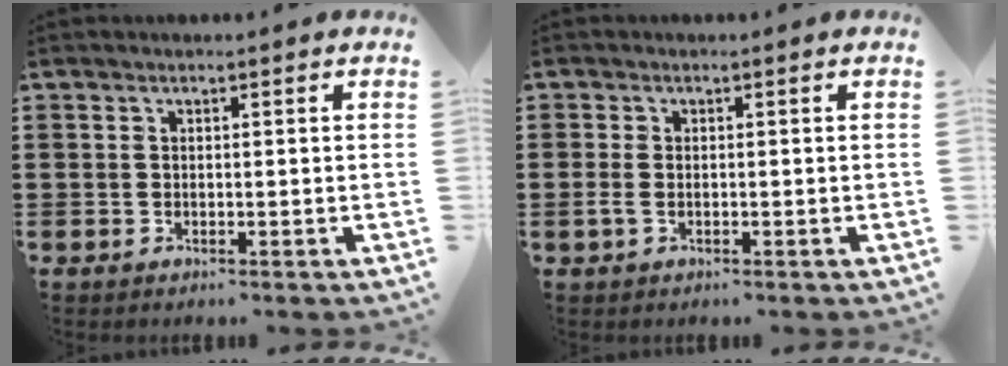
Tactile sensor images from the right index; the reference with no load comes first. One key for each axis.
{"total": 1.5, "fx": -0.4, "fy": 0.9, "fz": 1.2, "tx": -0.033, "ty": -0.003, "tz": -0.011}